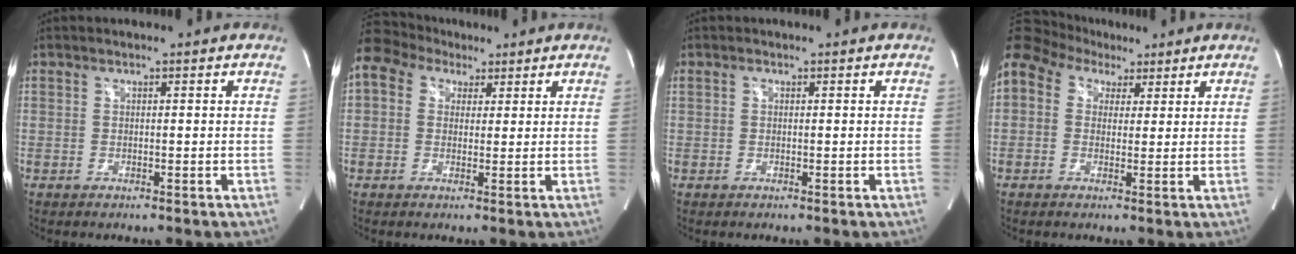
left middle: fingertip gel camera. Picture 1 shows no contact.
{"total": 8.4, "force": [5.6, 5.7, 2.8], "torque": [-0.061, 0.056, 0.105]}
{"total": 0.0}
{"total": 14.0, "force": [7.9, 9.9, 6.0], "torque": [-0.167, 0.087, 0.145]}